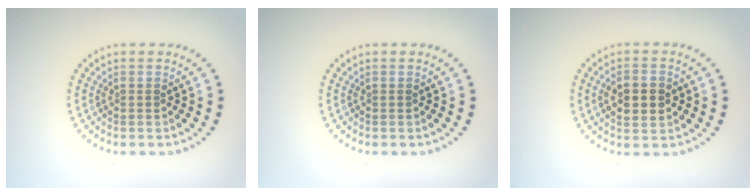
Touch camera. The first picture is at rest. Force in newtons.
{"total": 0.0}
{"total": 4.0, "press": 4.0, "slide": 0.2}